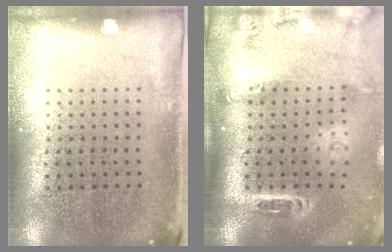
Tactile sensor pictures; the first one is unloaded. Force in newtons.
{"total": 2.7, "press": 1.9, "slide": 1.8}